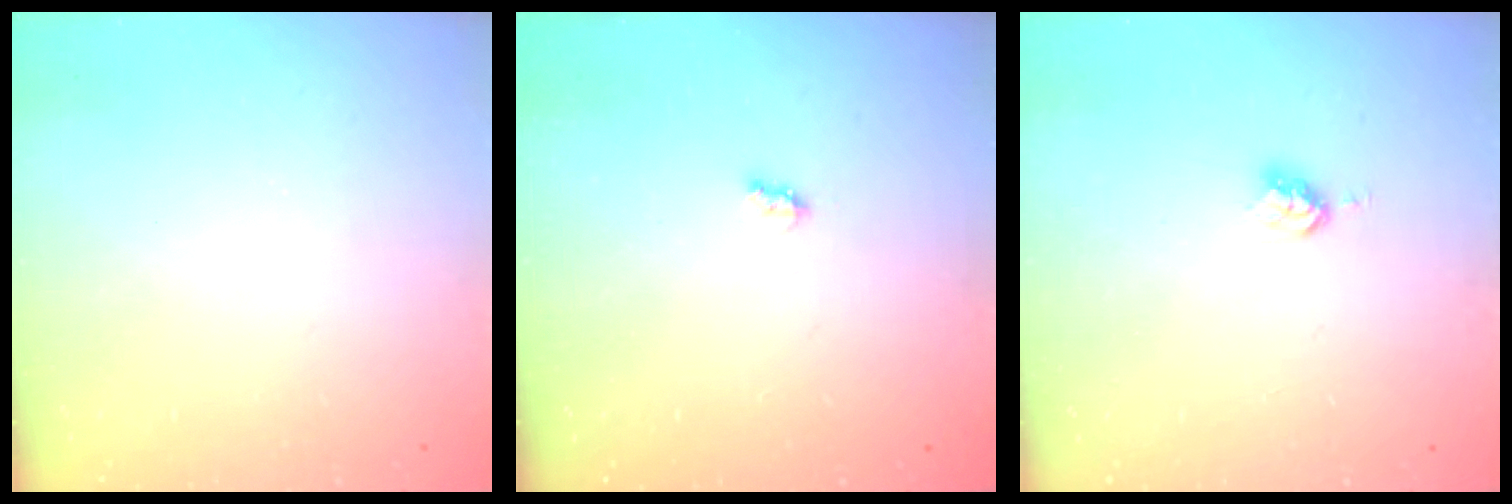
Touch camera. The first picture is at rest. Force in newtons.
{"total": 2.6, "press": 2.6, "slide": 0.4}
{"total": 3.7, "press": 3.7, "slide": 0.5}